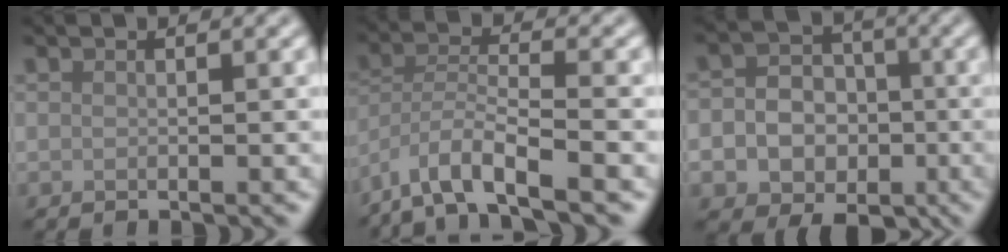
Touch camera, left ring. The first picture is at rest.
{"total": 6.5, "force": [-4.6, 1.3, 4.3], "torque": [-0.077, -0.001, -0.095]}
{"total": 8.8, "force": [-2.3, 7.7, 3.6], "torque": [-0.048, -0.008, -0.054]}